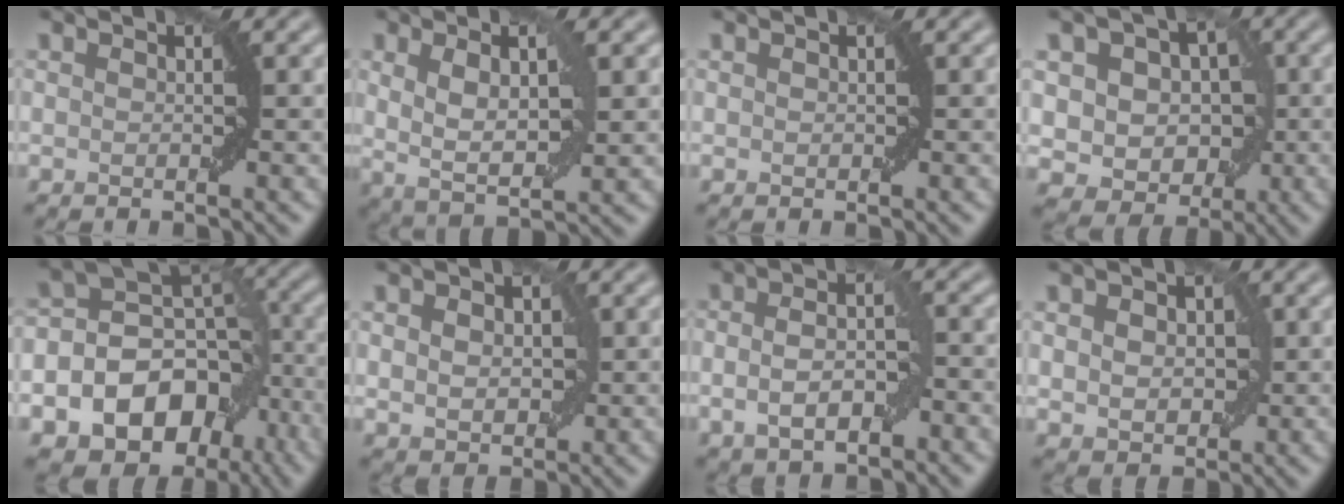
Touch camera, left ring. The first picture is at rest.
{"total": 4.6, "force": [1.1, 1.6, 4.2], "torque": [-0.077, -0.004, 0.023]}
{"total": 0.0}
{"total": 7.0, "force": [0.6, 5.7, 4.1], "torque": [-0.036, 0.008, -0.009]}
{"total": 13.2, "force": [-6.0, 10.0, 6.1], "torque": [-0.093, -0.008, -0.098]}
{"total": 3.1, "force": [0.5, 2.3, 2.1], "torque": [-0.032, 0.004, 0.006]}
{"total": 4.7, "force": [-1.2, 2.1, 4.1], "torque": [-0.075, 0.002, -0.023]}
{"total": 4.0, "force": [0.7, 3.0, 2.6], "torque": [-0.036, 0.010, 0.004]}